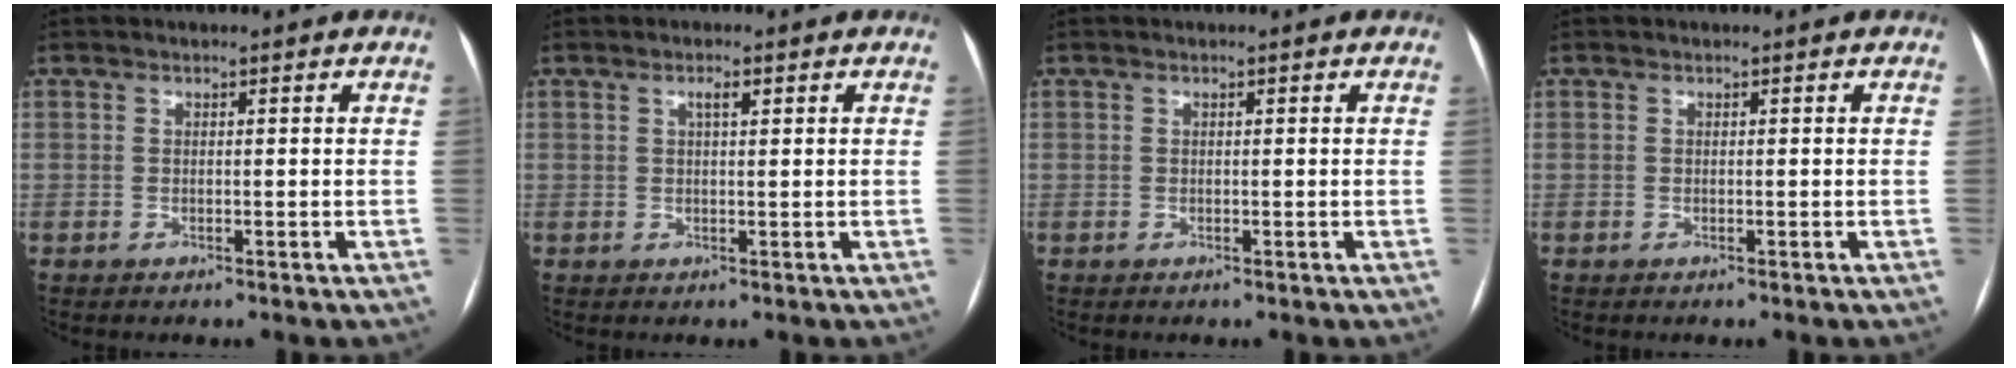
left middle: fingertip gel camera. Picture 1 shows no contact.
{"total": 1.6, "force": [0.7, 0.3, 1.4], "torque": [-0.024, 0.004, 0.012]}
{"total": 0.0}
{"total": 0.0}